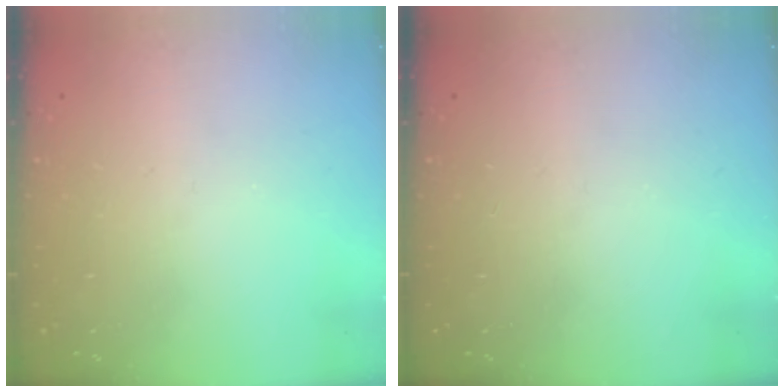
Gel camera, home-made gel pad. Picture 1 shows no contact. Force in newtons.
{"total": 0.0}